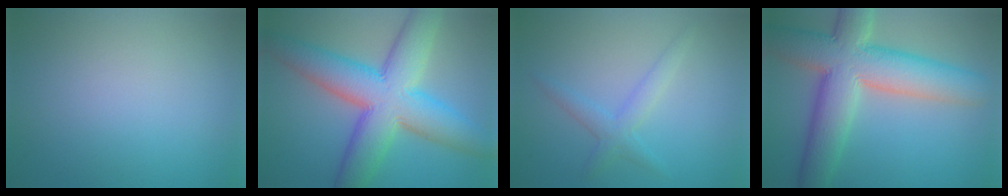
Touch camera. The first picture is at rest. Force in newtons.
{"total": 11.1, "press": 11.1, "slide": 0.4}
{"total": 2.2, "press": 2.2, "slide": 0.1}
{"total": 10.9, "press": 10.9, "slide": 0.8}